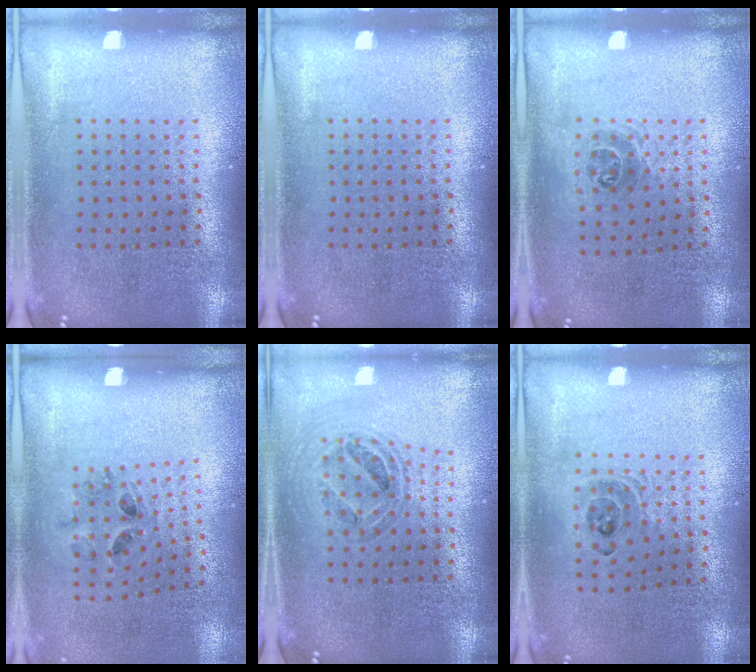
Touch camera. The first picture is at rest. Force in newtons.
{"total": 0.0}
{"total": 1.0, "press": 0.7, "slide": 0.6}
{"total": 1.2, "press": 0.8, "slide": 0.9}
{"total": 0.8, "press": 0.8, "slide": 0.1}
{"total": 1.1, "press": 1.0, "slide": 0.4}